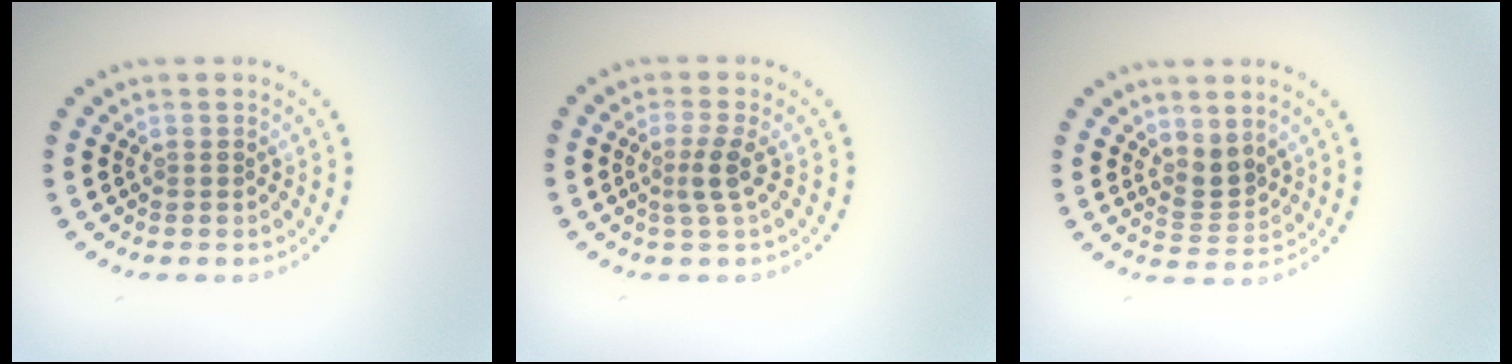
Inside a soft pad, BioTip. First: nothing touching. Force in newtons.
{"total": 2.0, "press": 1.4, "slide": 1.3}
{"total": 2.3, "press": 1.6, "slide": 1.6}